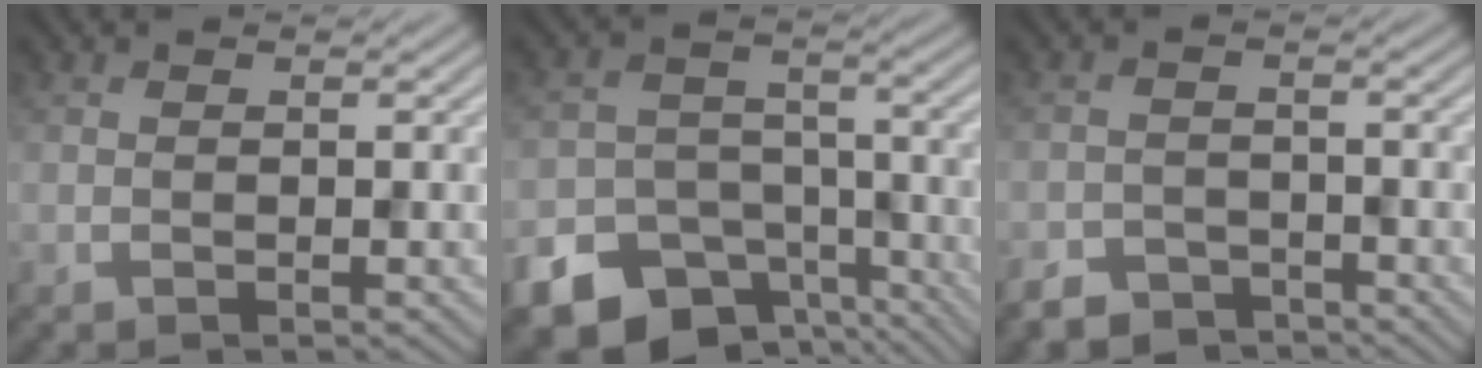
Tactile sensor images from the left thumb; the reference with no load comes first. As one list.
[{"total": 14.9, "force": [-10.0, 10.1, 4.3], "torque": [-0.111, -0.059, -0.151]}, {"total": 3.5, "force": [-3.1, 1.4, 0.4], "torque": [-0.006, -0.002, -0.061]}]